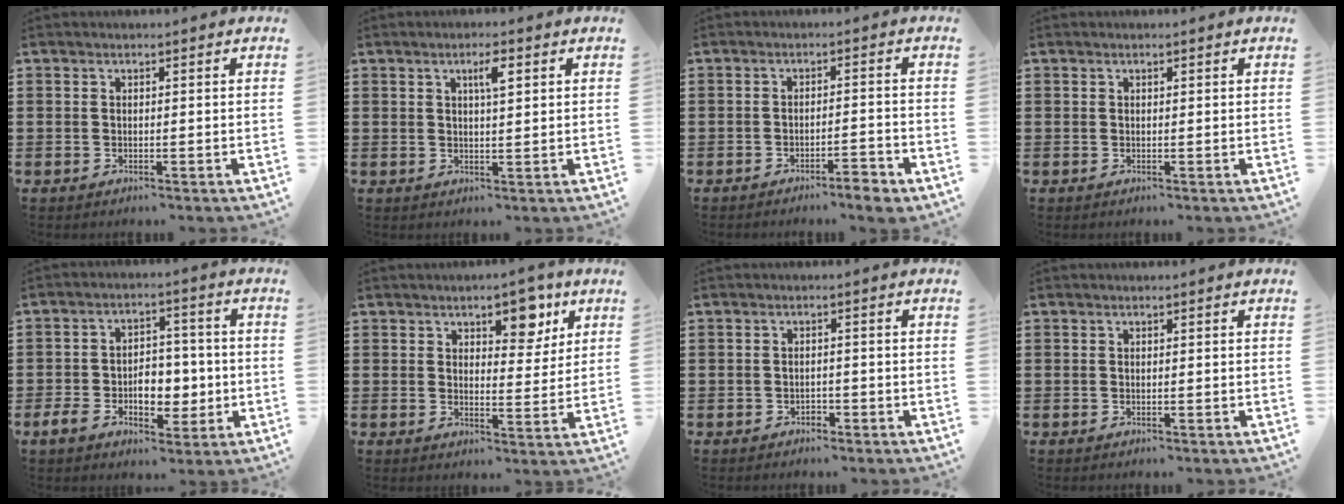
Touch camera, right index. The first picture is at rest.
{"total": 3.0, "force": [1.2, 0.5, 2.7], "torque": [-0.047, 0.003, 0.016]}
{"total": 3.6, "force": [-3.0, 0.0, 2.0], "torque": [-0.032, -0.003, -0.057]}
{"total": 0.0}
{"total": 7.3, "force": [-1.5, 5.1, 5.0], "torque": [-0.078, 0.011, -0.026]}
{"total": 6.3, "force": [4.5, 3.0, 3.3], "torque": [-0.040, -0.014, 0.071]}
{"total": 1.0, "force": [-0.9, 0.4, 0.0], "torque": [-0.004, -0.002, -0.020]}
{"total": 0.0}